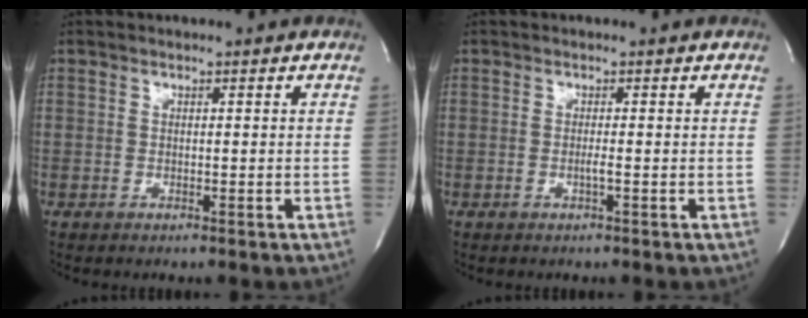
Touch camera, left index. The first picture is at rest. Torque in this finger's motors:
{"motor_torque": [0.03, -0.02, 0.01, 0.00]}